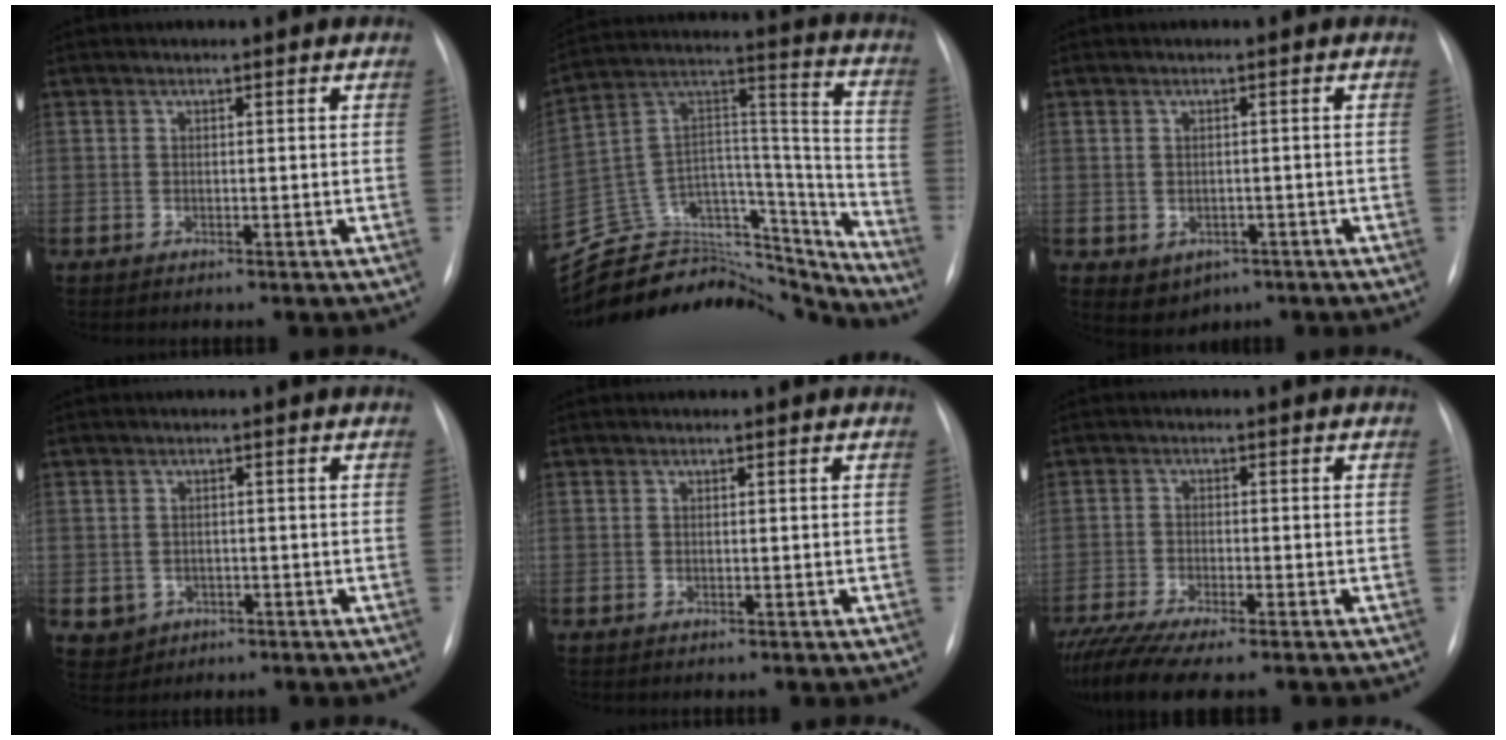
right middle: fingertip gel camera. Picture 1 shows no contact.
{"total": 31.3, "force": [-29.3, 7.9, 7.9], "torque": [-0.137, 0.038, -0.439]}
{"total": 4.4, "force": [-1.8, 3.6, 1.8], "torque": [-0.024, 0.002, -0.010]}
{"total": 3.4, "force": [-1.1, 3.1, 0.7], "torque": [-0.010, 0.004, -0.008]}
{"total": 0.0}
{"total": 10.4, "force": [-8.4, 1.0, 6.0], "torque": [-0.102, -0.019, -0.137]}